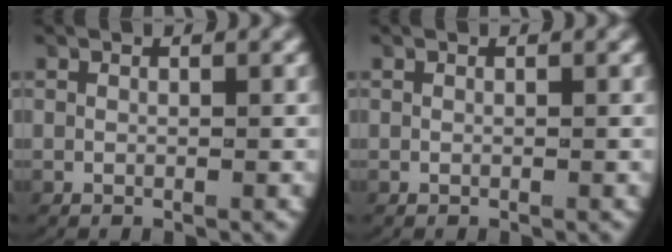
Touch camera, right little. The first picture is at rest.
{"total": 0.0}